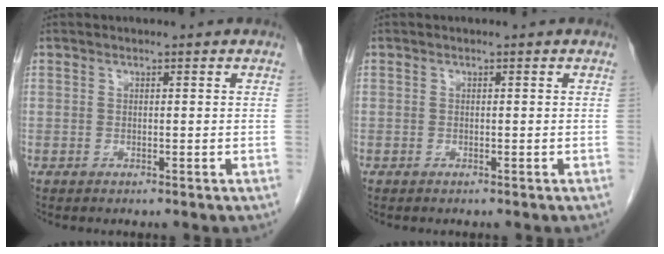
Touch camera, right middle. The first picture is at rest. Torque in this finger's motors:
{"motor_torque": [0.87, -0.81, 0.11, -0.04]}